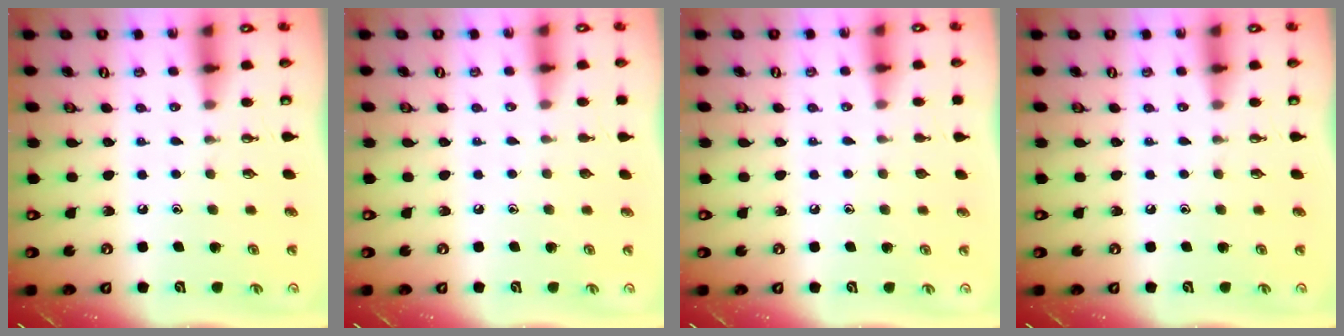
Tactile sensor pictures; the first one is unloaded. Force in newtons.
{"total": 0.0}
{"total": 0.0}
{"total": 0.0}